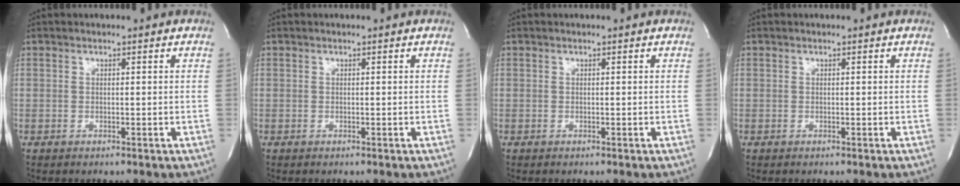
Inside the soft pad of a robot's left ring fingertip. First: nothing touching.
{"total": 0.0}
{"total": 0.0}
{"total": 0.0}